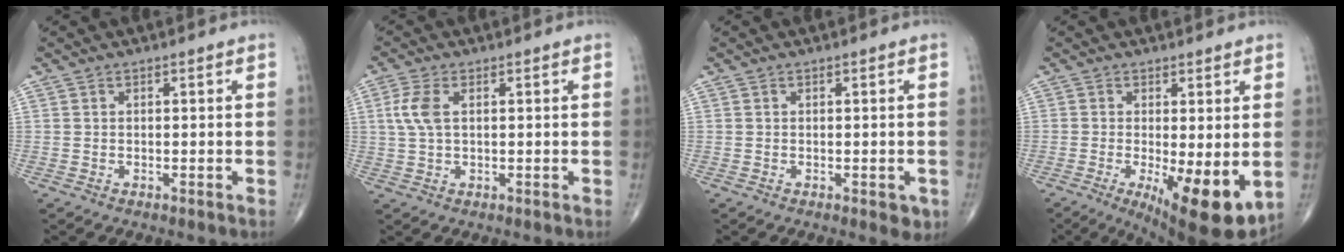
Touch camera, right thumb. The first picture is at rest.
{"total": 4.8, "force": [1.1, 2.5, 4.0], "torque": [-0.104, 0.010, 0.021]}
{"total": 2.2, "force": [-0.7, 1.1, 1.8], "torque": [-0.007, -0.001, -0.008]}
{"total": 12.3, "force": [-2.8, 3.7, 11.4], "torque": [-0.164, -0.028, -0.031]}